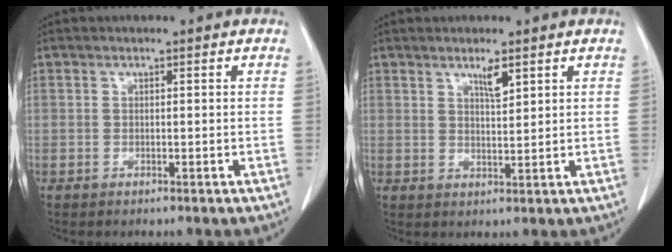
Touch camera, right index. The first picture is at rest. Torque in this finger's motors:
{"motor_torque": [0.11, 0.10, 0.04, 0.02]}